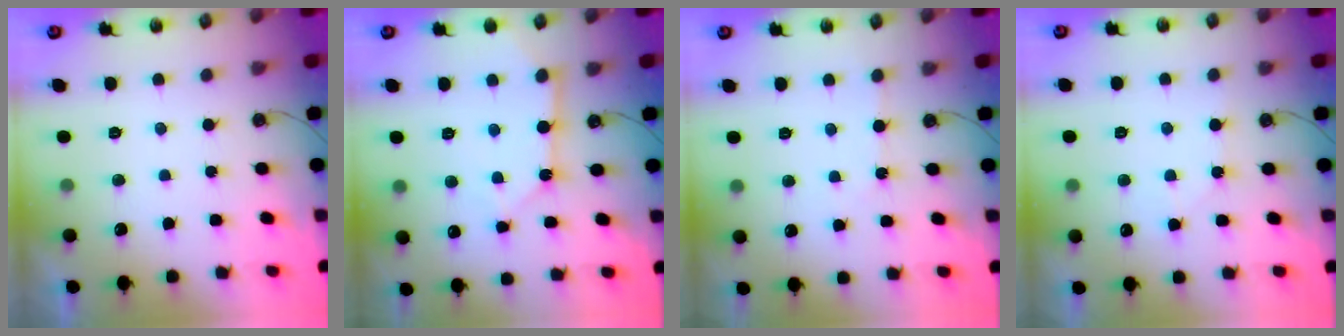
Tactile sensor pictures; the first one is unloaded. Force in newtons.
{"total": 8.1, "press": 8.1, "slide": 0.8}
{"total": 2.6, "press": 2.6, "slide": 0.3}
{"total": 4.6, "press": 4.6, "slide": 0.7}